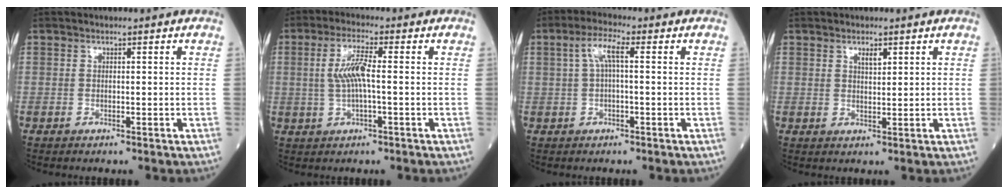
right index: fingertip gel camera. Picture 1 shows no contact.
{"total": 5.6, "force": [0.3, 0.8, 5.6], "torque": [-0.120, 0.007, 0.005]}
{"total": 4.4, "force": [0.8, 0.9, 4.2], "torque": [-0.086, 0.019, 0.017]}
{"total": 1.8, "force": [1.1, 0.6, 1.3], "torque": [-0.023, -0.001, 0.019]}